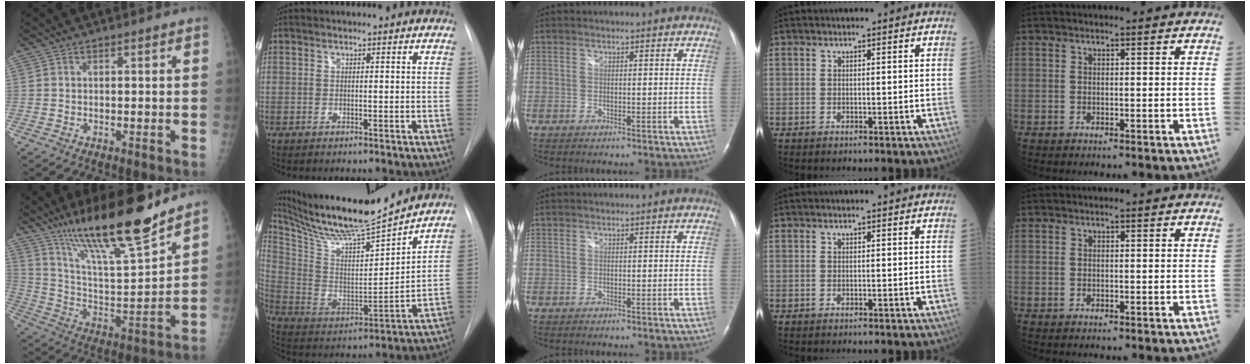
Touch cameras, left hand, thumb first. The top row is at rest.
{"thumb": {"total": 22.3, "force": [16.8, 2.9, 14.5], "torque": [-0.229, -0.076, 0.297]}, "index": {"total": 19.7, "force": [18.0, 0.7, 8.0], "torque": [-0.161, -0.020, 0.308]}}